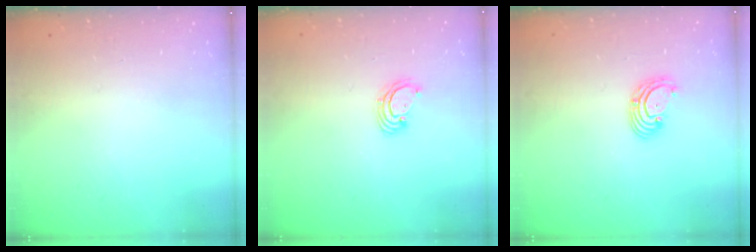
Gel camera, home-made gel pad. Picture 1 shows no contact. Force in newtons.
{"total": 3.3, "press": 3.3, "slide": 0.2}
{"total": 2.8, "press": 2.8, "slide": 0.2}